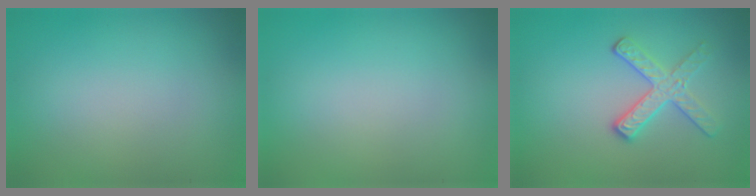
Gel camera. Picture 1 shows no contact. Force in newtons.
{"total": 0.0}
{"total": 2.8, "press": 2.6, "slide": 1.0}